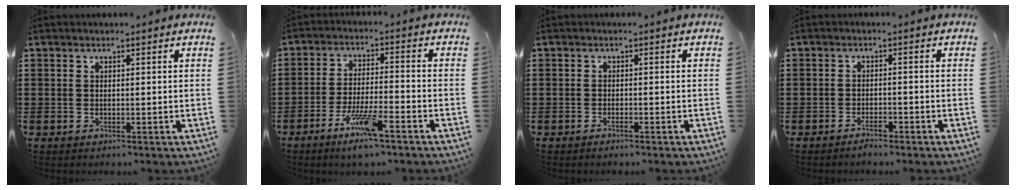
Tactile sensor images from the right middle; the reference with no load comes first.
{"total": 7.1, "force": [-4.5, 1.0, 5.4], "torque": [-0.111, -0.005, -0.083]}
{"total": 0.8, "force": [-0.6, 0.1, 0.5], "torque": [-0.013, -0.003, -0.012]}
{"total": 1.8, "force": [-1.6, 0.3, 0.9], "torque": [-0.018, 0.001, -0.030]}